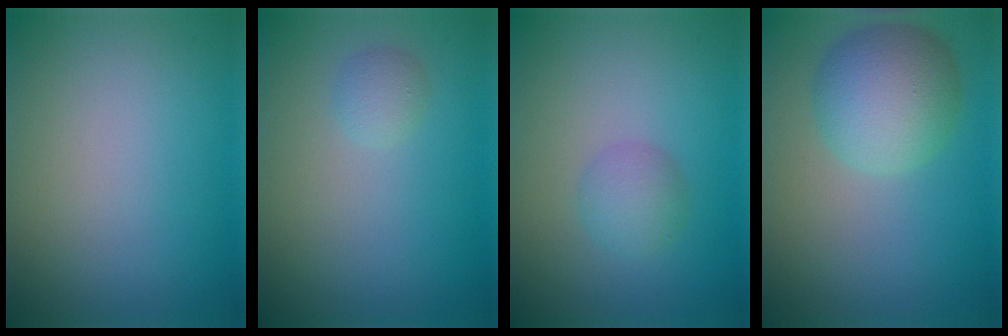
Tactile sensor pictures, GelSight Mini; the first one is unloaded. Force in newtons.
{"total": 1.3, "press": 1.3, "slide": 0.1}
{"total": 2.1, "press": 2.1, "slide": 0.0}
{"total": 6.1, "press": 6.1, "slide": 0.3}